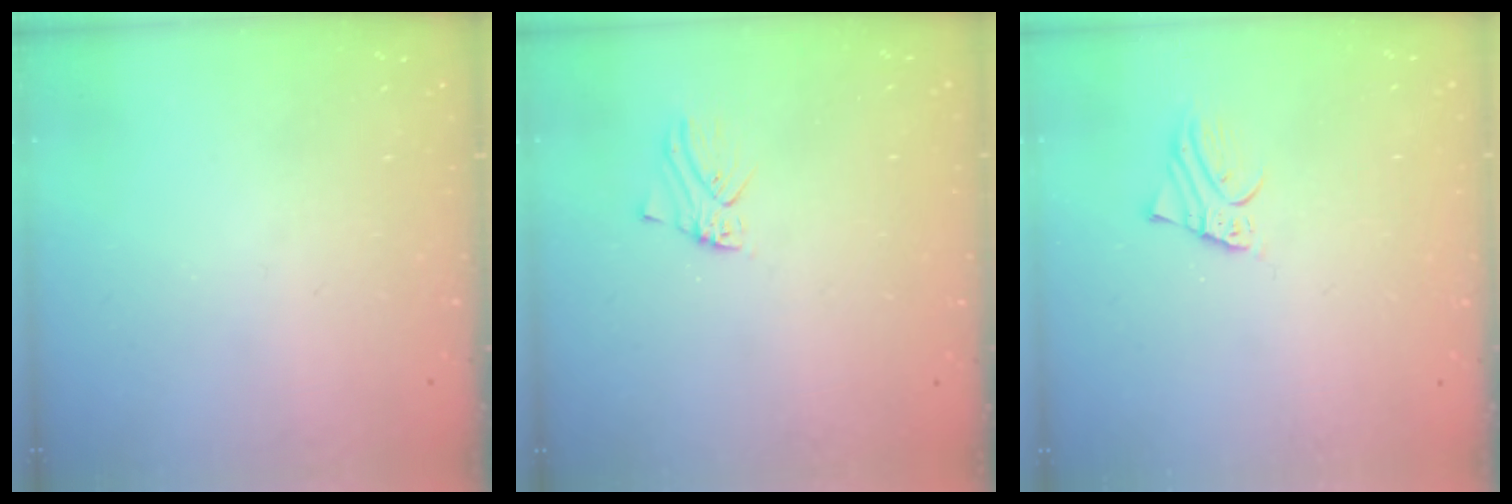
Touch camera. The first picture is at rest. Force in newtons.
{"total": 0.8, "press": 0.8, "slide": 0.2}
{"total": 2.1, "press": 2.1, "slide": 0.2}